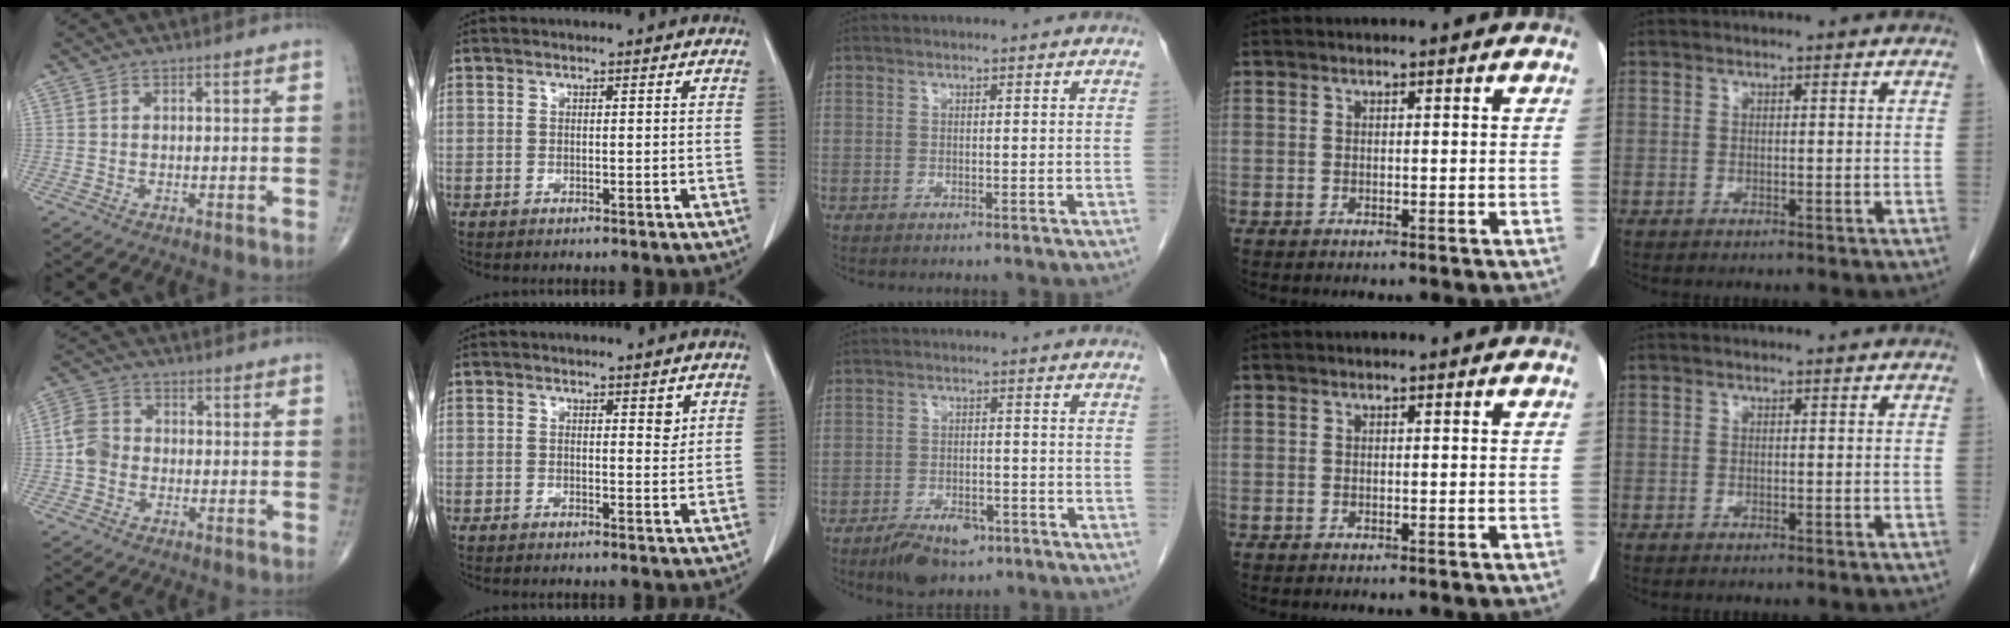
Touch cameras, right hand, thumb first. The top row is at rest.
{"thumb": {"total": 5.0, "force": [-1.0, 4.0, 2.7], "torque": [-0.047, 0.013, -0.029]}, "index": {"total": 1.7, "force": [0.9, 0.7, 1.3], "torque": [-0.016, -0.006, 0.013]}, "middle": {"total": 6.2, "force": [-4.1, 2.8, 3.6], "torque": [-0.062, 0.000, -0.063]}}